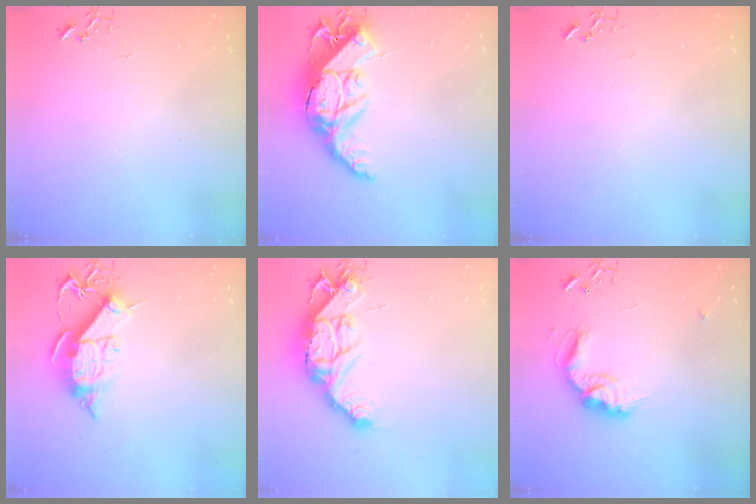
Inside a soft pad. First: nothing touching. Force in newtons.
{"total": 19.6, "press": 19.6, "slide": 1.2}
{"total": 0.0}
{"total": 13.2, "press": 13.1, "slide": 1.5}
{"total": 16.7, "press": 16.6, "slide": 1.4}
{"total": 15.0, "press": 15.0, "slide": 0.6}